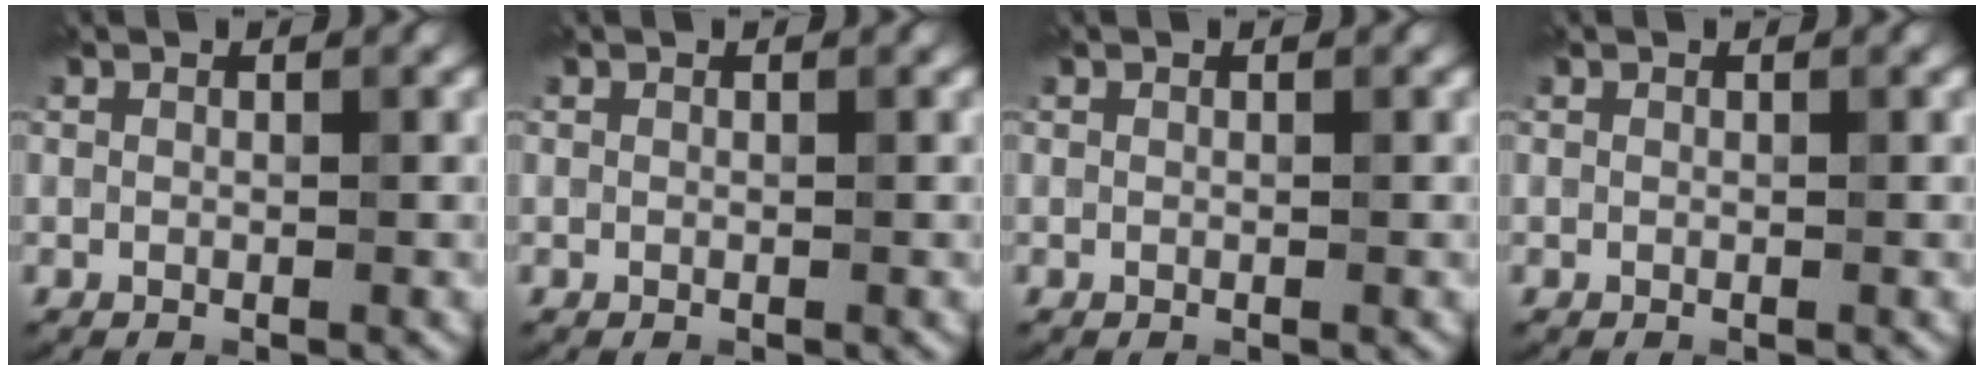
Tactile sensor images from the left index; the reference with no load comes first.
{"total": 0.0}
{"total": 0.0}
{"total": 0.0}